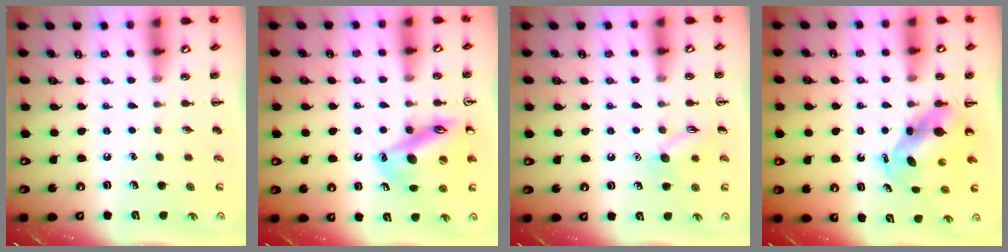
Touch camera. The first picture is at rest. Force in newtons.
{"total": 16.2, "press": 16.0, "slide": 2.5}
{"total": 9.1, "press": 9.1, "slide": 0.6}
{"total": 5.1, "press": 5.0, "slide": 0.9}